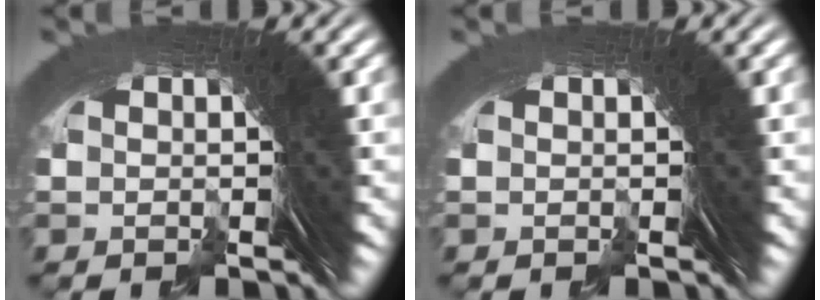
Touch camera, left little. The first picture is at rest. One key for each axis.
{"total": 0.0}